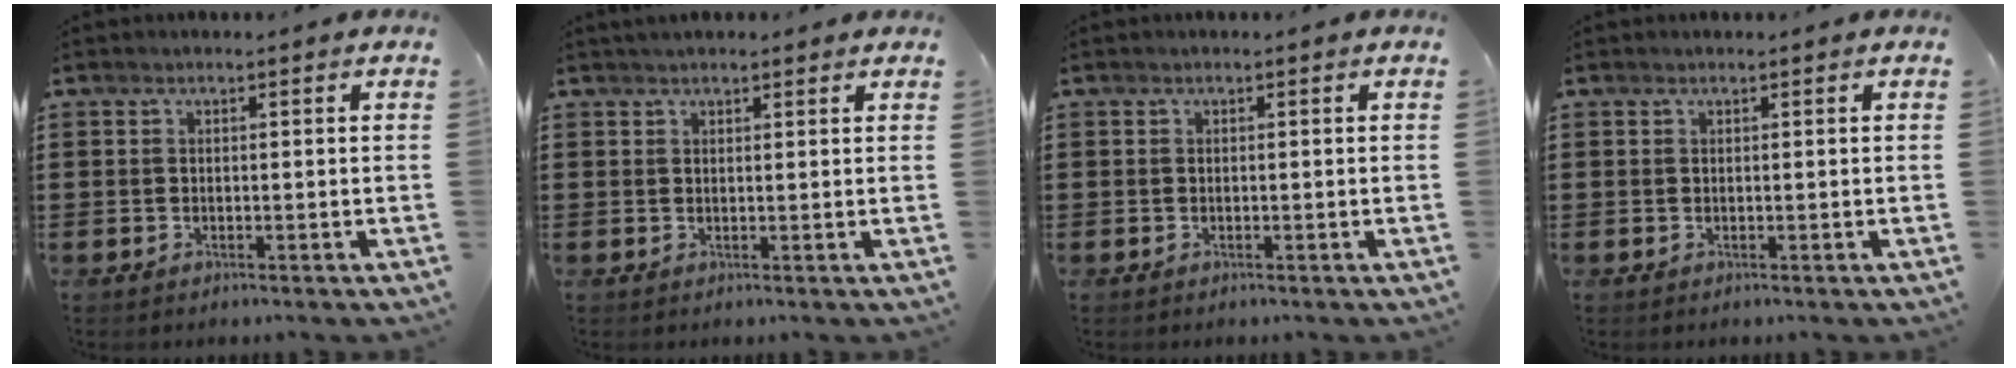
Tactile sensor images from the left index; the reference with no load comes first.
{"total": 1.5, "force": [1.4, 0.5, 0.3], "torque": [-0.006, 0.004, 0.027]}
{"total": 0.0}
{"total": 0.0}